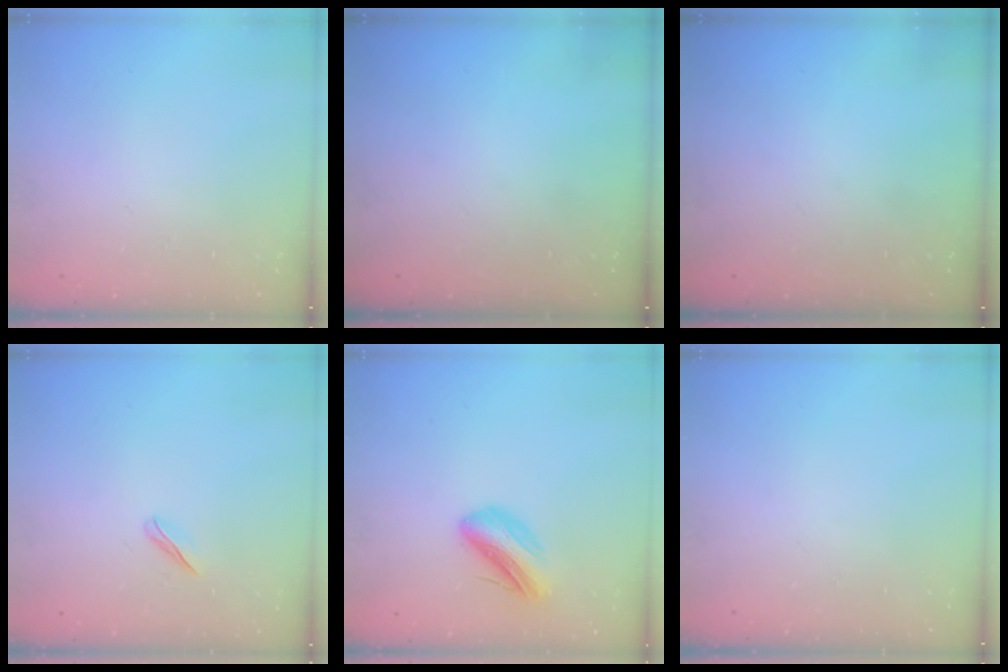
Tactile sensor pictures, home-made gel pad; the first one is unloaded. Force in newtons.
{"total": 0.0}
{"total": 0.0}
{"total": 2.5, "press": 2.4, "slide": 0.8}
{"total": 9.9, "press": 9.8, "slide": 1.5}
{"total": 0.0}